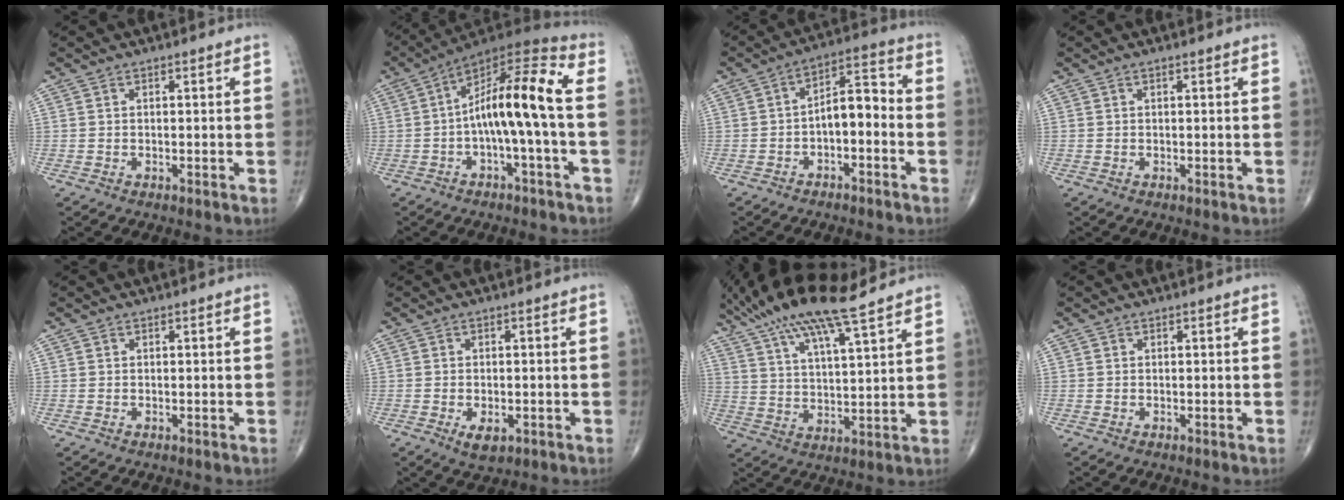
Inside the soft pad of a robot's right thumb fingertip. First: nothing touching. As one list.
[{"total": 14.9, "force": [-1.2, 2.2, 14.7], "torque": [-0.263, 0.048, -0.025]}, {"total": 7.7, "force": [-2.0, 3.4, 6.6], "torque": [-0.093, 0.047, -0.039]}, {"total": 0.0}, {"total": 0.0}, {"total": 3.5, "force": [-1.3, 1.8, 2.7], "torque": [-0.041, -0.002, -0.013]}, {"total": 16.0, "force": [11.8, 2.6, 10.5], "torque": [-0.190, -0.026, 0.213]}, {"total": 0.0}]